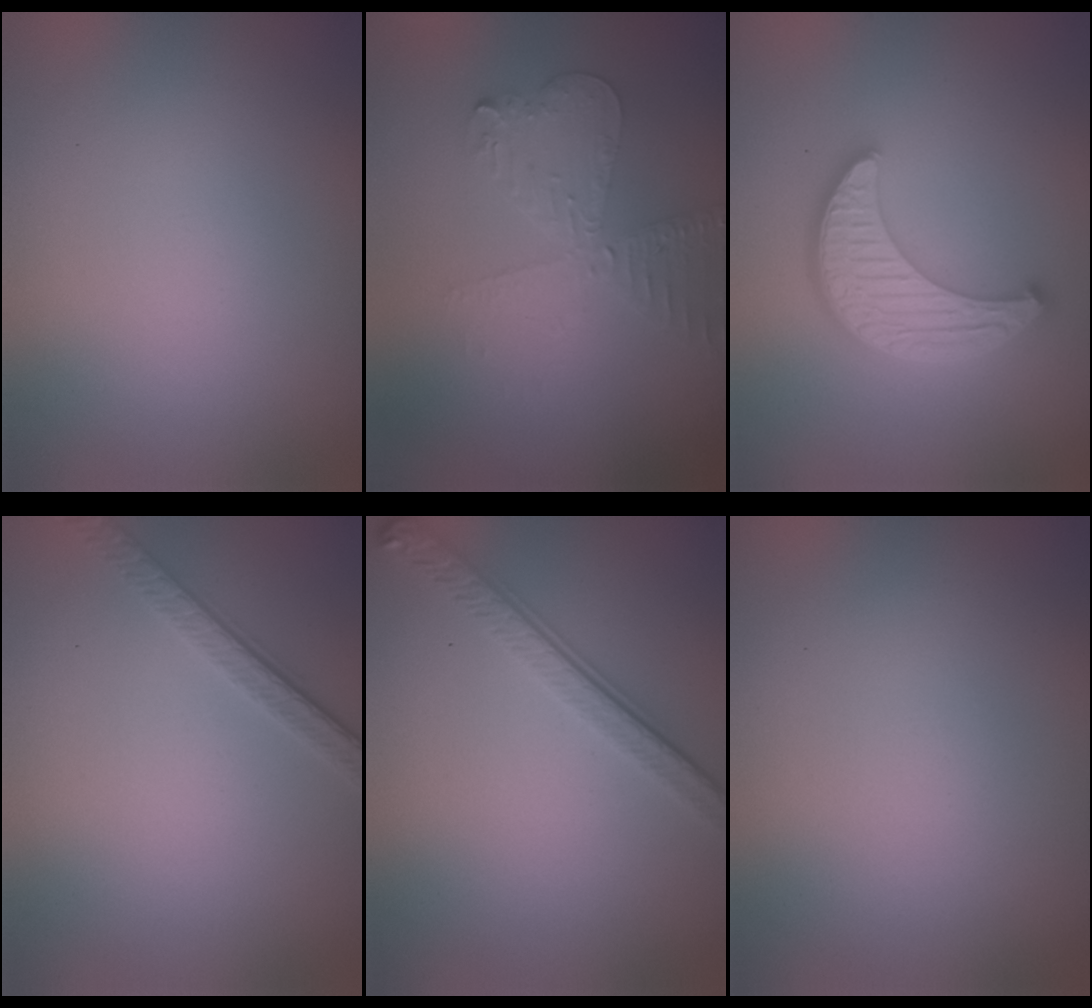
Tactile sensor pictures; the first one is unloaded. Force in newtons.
{"total": 4.0, "press": 3.4, "slide": 2.1}
{"total": 4.6, "press": 4.0, "slide": 2.4}
{"total": 2.6, "press": 2.0, "slide": 1.7}
{"total": 3.9, "press": 2.7, "slide": 2.8}
{"total": 0.0}